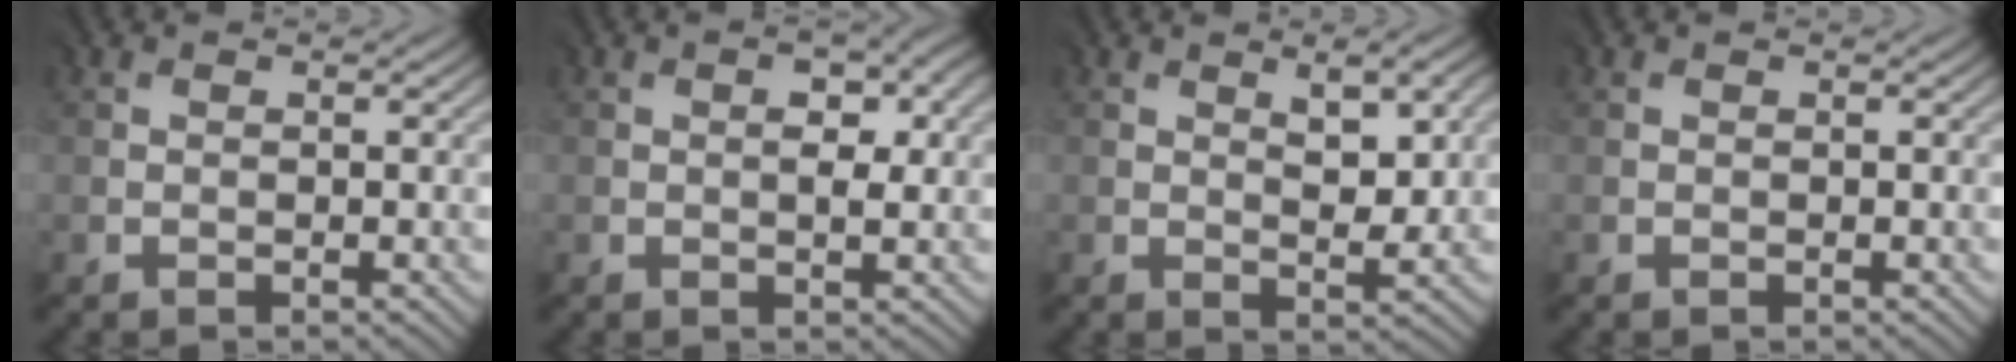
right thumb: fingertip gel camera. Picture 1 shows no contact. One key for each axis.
{"total": 3.3, "fx": 0.5, "fy": 1.4, "fz": 2.9, "tx": -0.046, "ty": -0.002, "tz": 0.010}
{"total": 4.0, "fx": 1.5, "fy": 1.5, "fz": 3.3, "tx": -0.055, "ty": -0.006, "tz": 0.033}
{"total": 0.0}